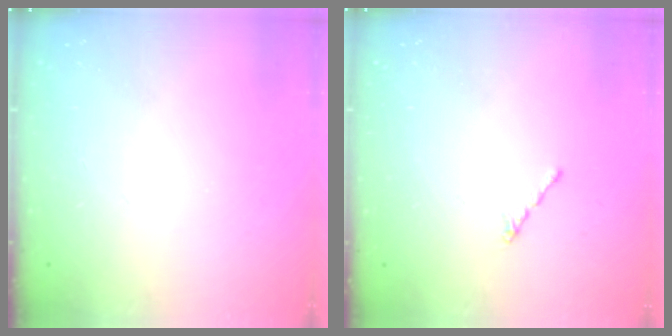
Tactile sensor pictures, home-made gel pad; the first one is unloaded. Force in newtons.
{"total": 0.5, "press": 0.4, "slide": 0.3}